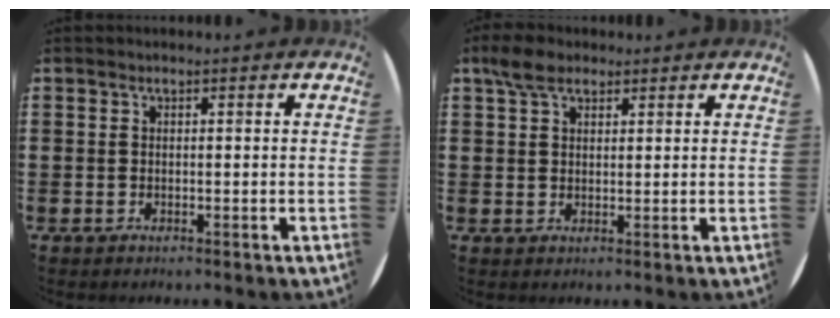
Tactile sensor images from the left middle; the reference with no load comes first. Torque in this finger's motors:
{"motor_torque": [0.89, -0.79, 0.06, 0.03]}